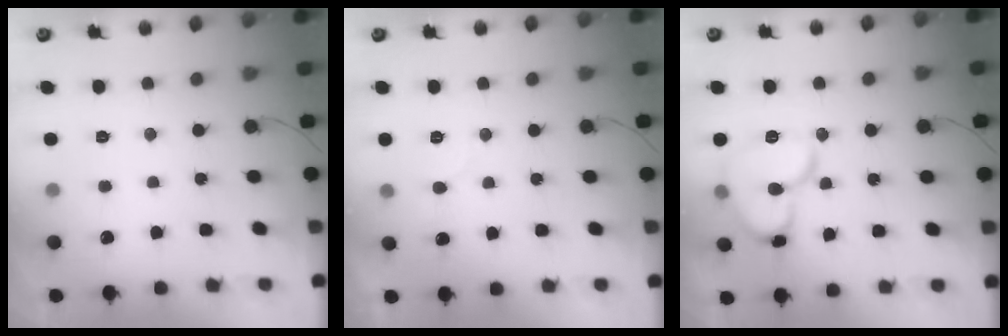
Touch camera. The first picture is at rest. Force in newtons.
{"total": 5.0, "press": 4.9, "slide": 0.5}
{"total": 14.0, "press": 13.8, "slide": 2.3}